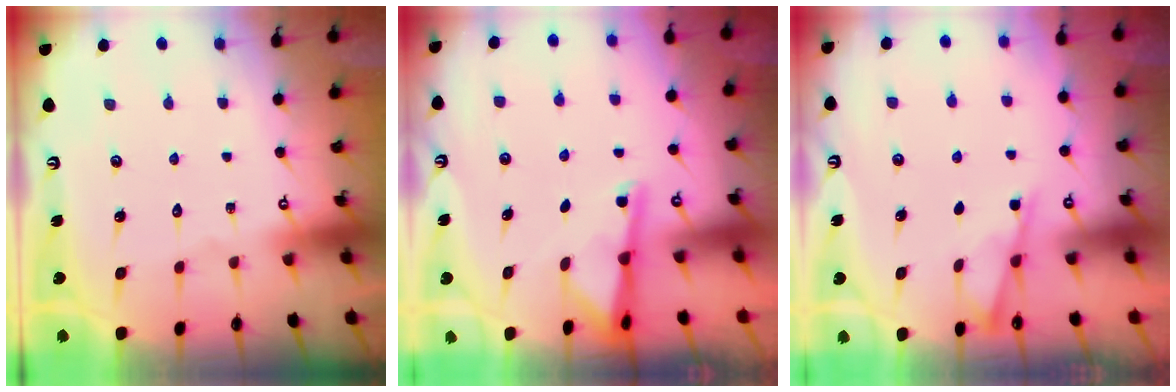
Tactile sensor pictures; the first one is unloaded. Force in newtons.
{"total": 3.0, "press": 2.9, "slide": 0.6}
{"total": 2.6, "press": 2.6, "slide": 0.4}